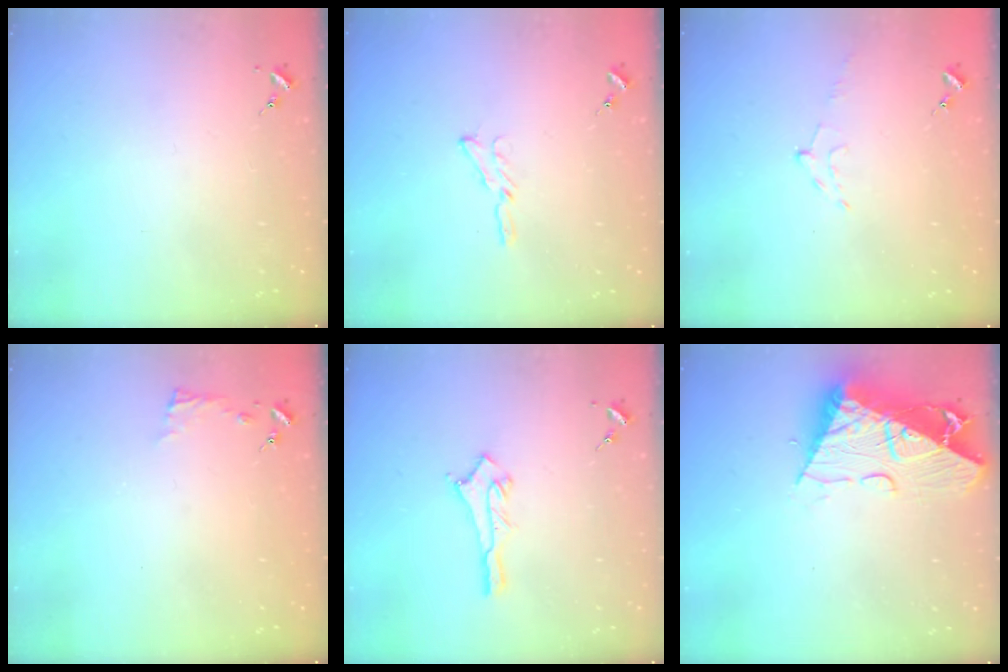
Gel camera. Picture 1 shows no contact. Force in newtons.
{"total": 4.8, "press": 4.8, "slide": 0.4}
{"total": 5.3, "press": 5.3, "slide": 0.6}
{"total": 4.0, "press": 4.0, "slide": 0.4}
{"total": 9.0, "press": 9.0, "slide": 0.6}
{"total": 17.8, "press": 17.7, "slide": 1.8}